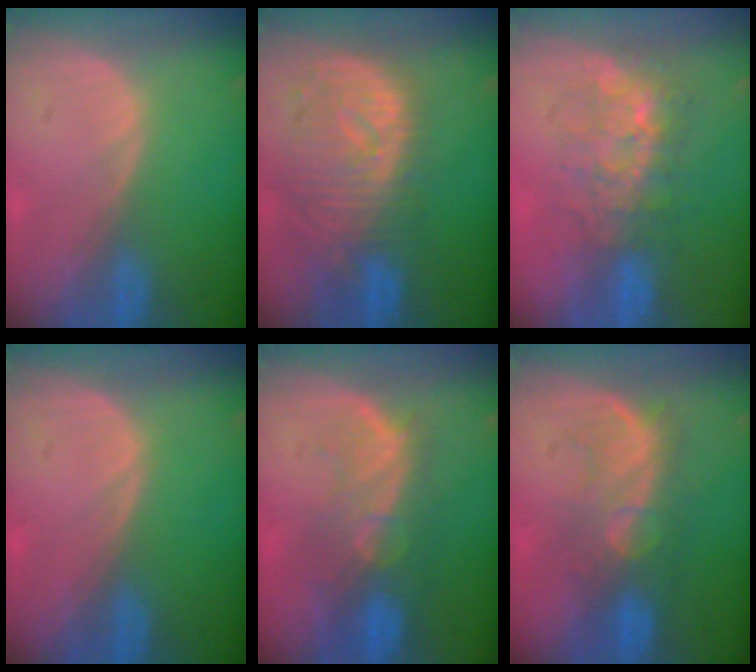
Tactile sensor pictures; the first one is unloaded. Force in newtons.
{"total": 11.2, "press": 9.8, "slide": 5.4}
{"total": 8.1, "press": 7.5, "slide": 3.1}
{"total": 0.0}
{"total": 10.1, "press": 8.6, "slide": 5.3}
{"total": 8.0, "press": 7.8, "slide": 1.4}